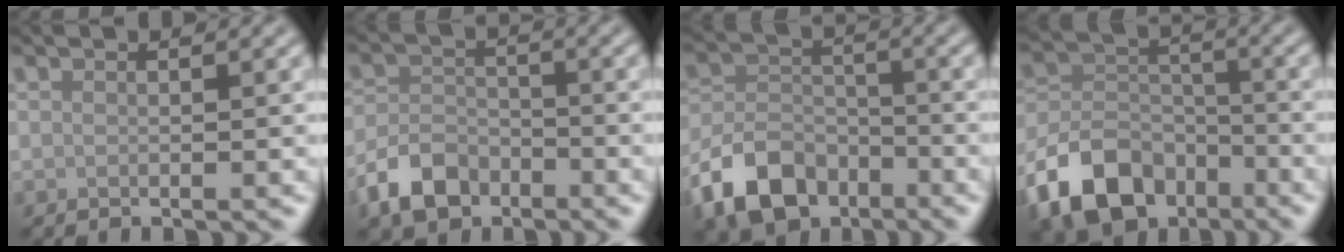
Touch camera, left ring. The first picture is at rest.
{"total": 4.6, "force": [-2.9, 2.8, 2.1], "torque": [-0.039, 0.000, -0.063]}
{"total": 7.2, "force": [-4.3, 4.6, 3.5], "torque": [-0.065, -0.003, -0.091]}
{"total": 8.9, "force": [-5.2, 5.8, 4.4], "torque": [-0.083, -0.006, -0.110]}